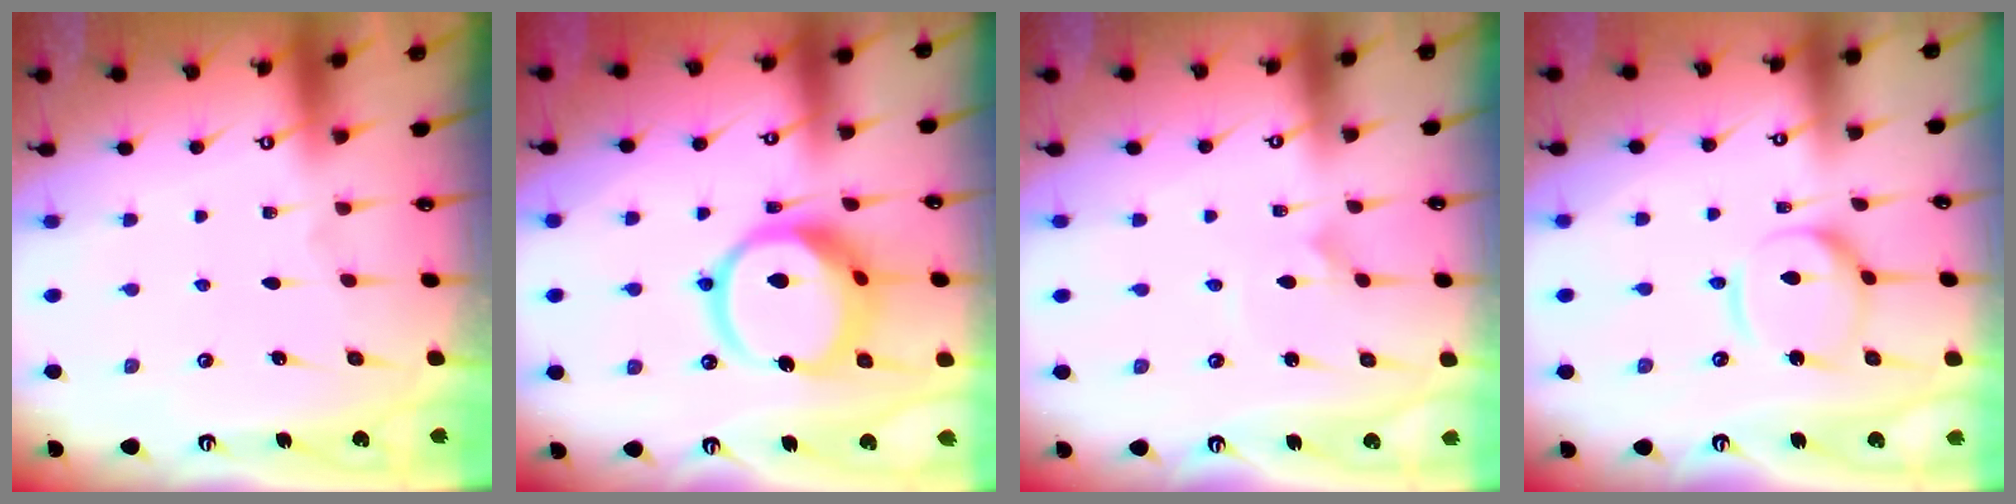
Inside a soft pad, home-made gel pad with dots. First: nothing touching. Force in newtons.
{"total": 15.7, "press": 15.6, "slide": 1.6}
{"total": 1.7, "press": 1.7, "slide": 0.0}
{"total": 10.2, "press": 10.2, "slide": 1.0}